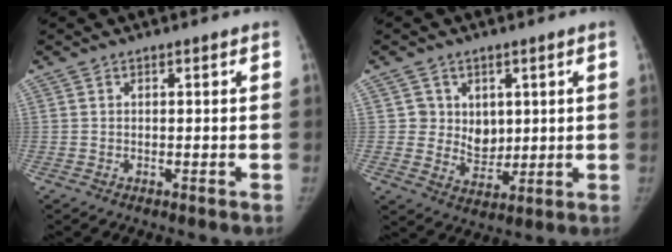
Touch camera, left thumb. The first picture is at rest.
{"total": 6.5, "force": [2.1, 5.9, 1.7], "torque": [0.010, -0.011, 0.041]}